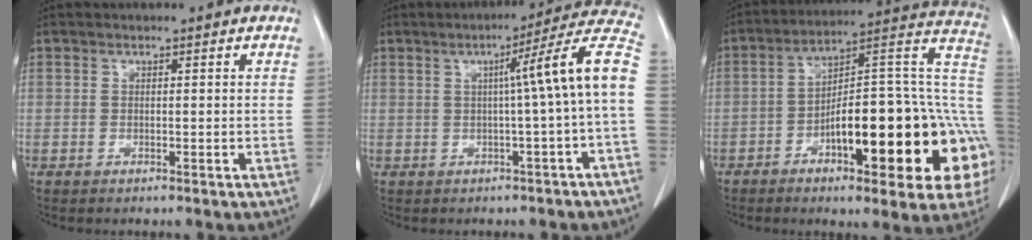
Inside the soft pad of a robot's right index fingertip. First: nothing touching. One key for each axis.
{"total": 11.1, "fx": -0.3, "fy": -1.6, "fz": 11.0, "tx": -0.135, "ty": 0.025, "tz": -0.011}
{"total": 26.1, "fx": -7.2, "fy": 6.7, "fz": 24.2, "tx": -0.240, "ty": 0.027, "tz": -0.098}